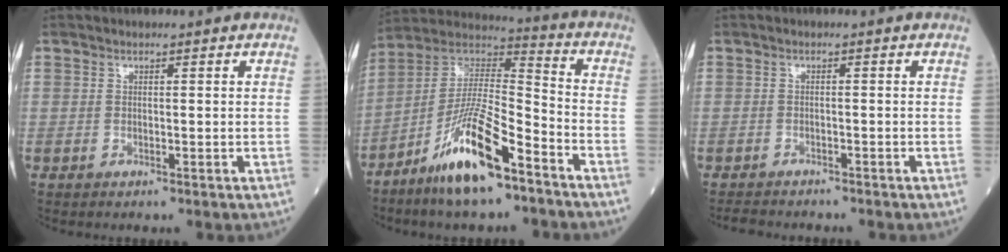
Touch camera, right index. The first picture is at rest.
{"total": 15.0, "force": [-9.2, 2.5, 11.6], "torque": [-0.224, -0.004, -0.169]}
{"total": 3.7, "force": [-3.4, 1.0, 0.7], "torque": [-0.012, -0.009, -0.056]}